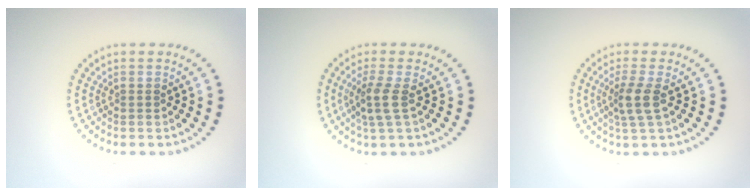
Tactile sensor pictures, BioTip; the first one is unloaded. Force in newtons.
{"total": 2.3, "press": 1.8, "slide": 1.5}
{"total": 2.6, "press": 2.1, "slide": 1.5}